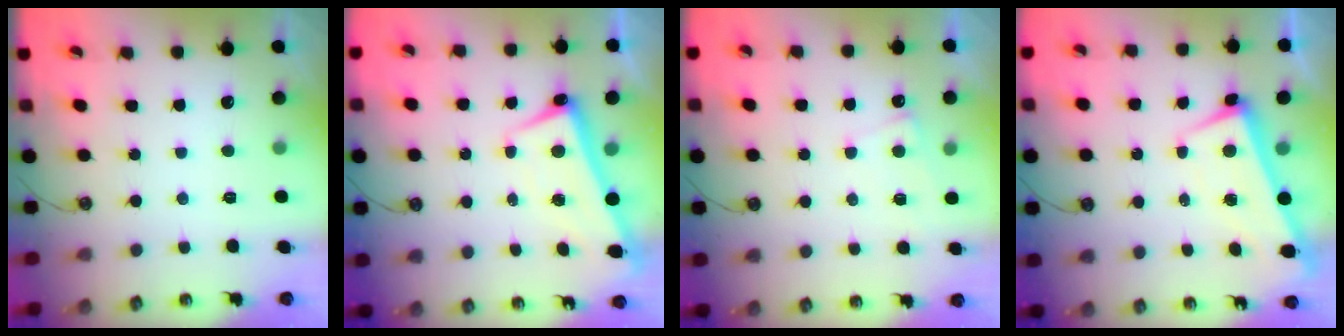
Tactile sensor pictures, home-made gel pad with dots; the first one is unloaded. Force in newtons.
{"total": 2.6, "press": 2.6, "slide": 0.3}
{"total": 5.6, "press": 5.6, "slide": 0.3}
{"total": 1.5, "press": 0.5, "slide": 1.5}